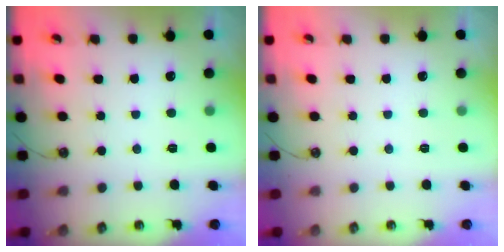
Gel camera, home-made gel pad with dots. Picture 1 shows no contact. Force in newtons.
{"total": 0.0}